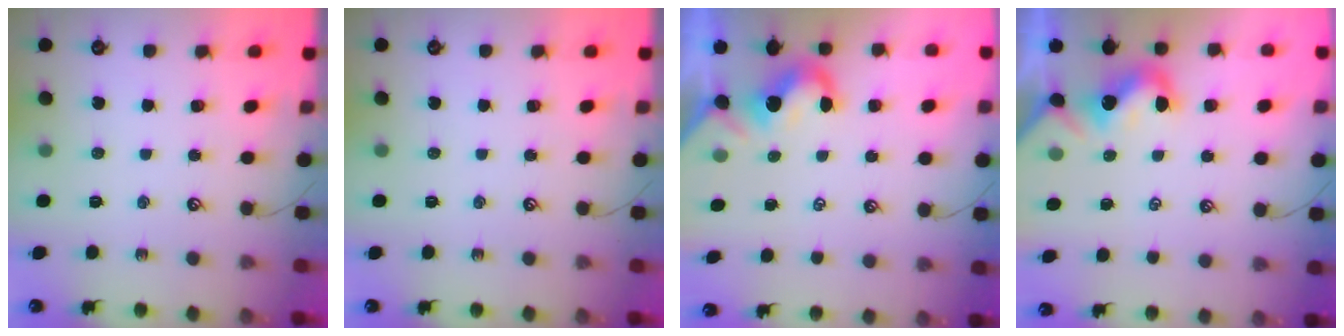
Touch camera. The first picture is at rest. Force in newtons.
{"total": 0.0}
{"total": 1.6, "press": 1.3, "slide": 0.8}
{"total": 0.0}